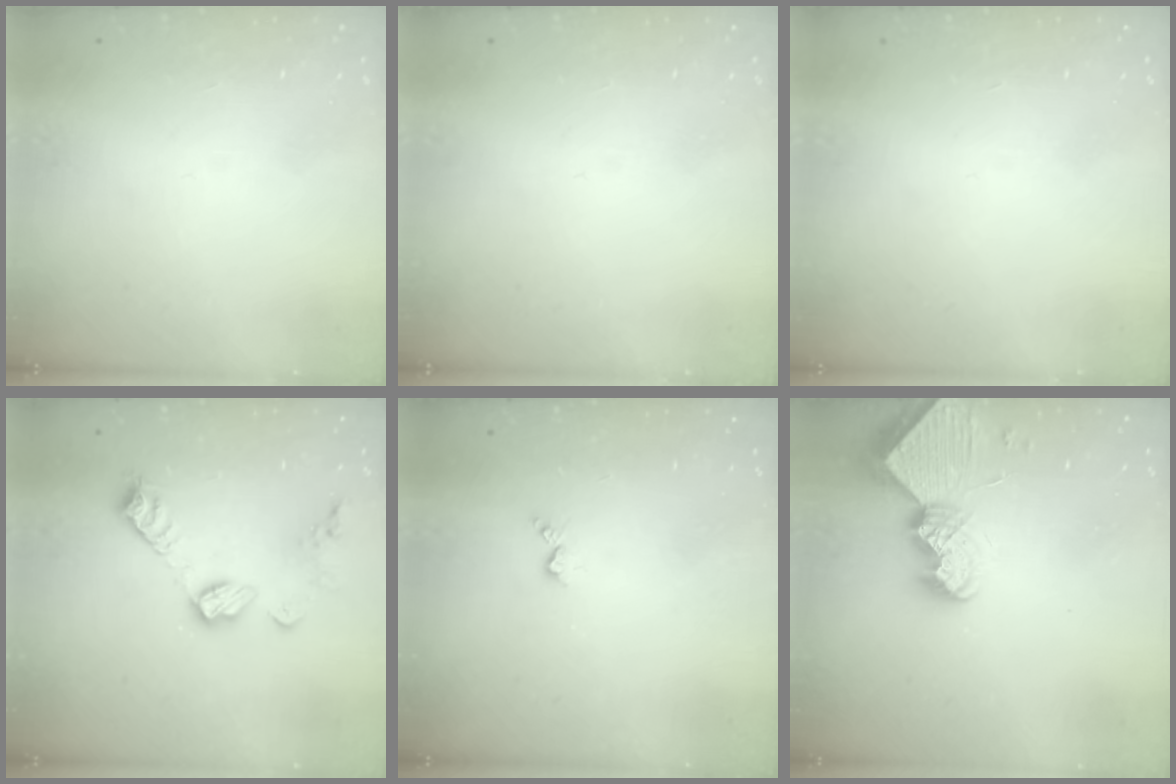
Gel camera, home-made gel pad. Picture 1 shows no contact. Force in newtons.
{"total": 0.0}
{"total": 0.0}
{"total": 11.8, "press": 11.8, "slide": 0.6}
{"total": 3.0, "press": 3.0, "slide": 0.5}
{"total": 10.4, "press": 10.3, "slide": 0.8}